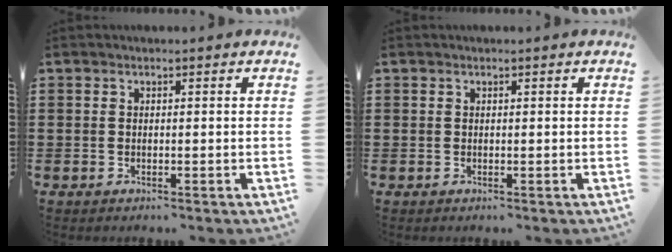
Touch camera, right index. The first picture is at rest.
{"total": 0.0}